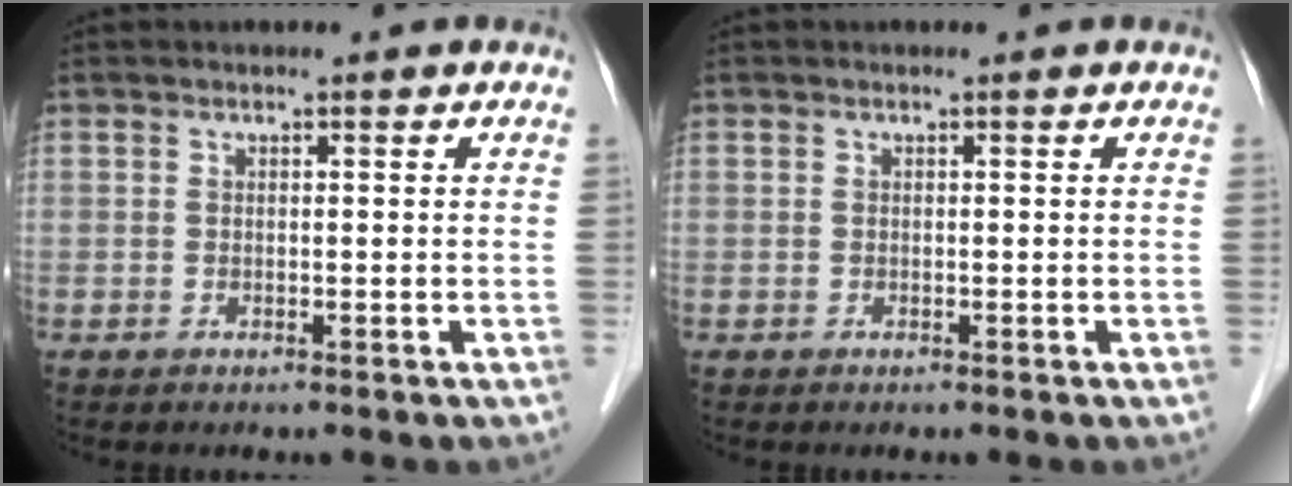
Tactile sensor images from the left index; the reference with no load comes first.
{"total": 0.0}